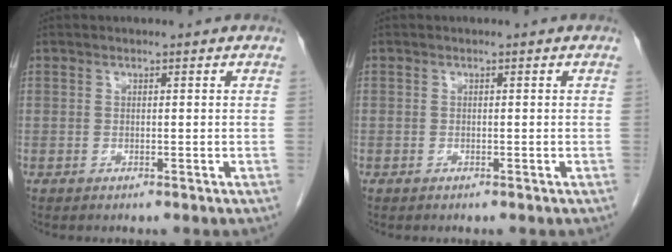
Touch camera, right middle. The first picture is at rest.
{"total": 0.0}